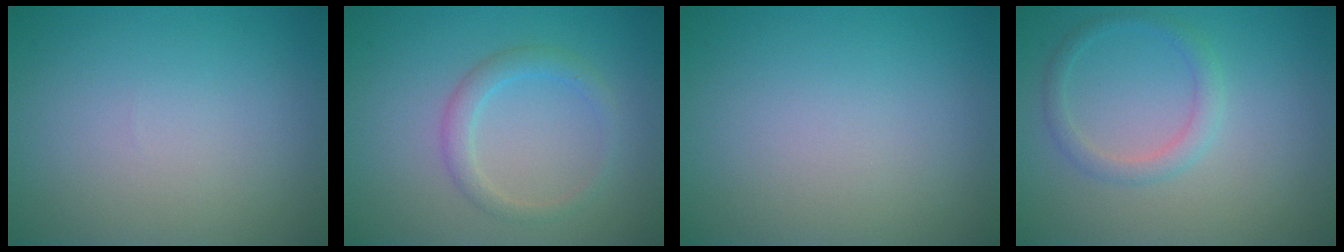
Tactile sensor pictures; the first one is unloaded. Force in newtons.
{"total": 2.0, "press": 2.0, "slide": 0.2}
{"total": 0.0}
{"total": 1.9, "press": 1.9, "slide": 0.1}